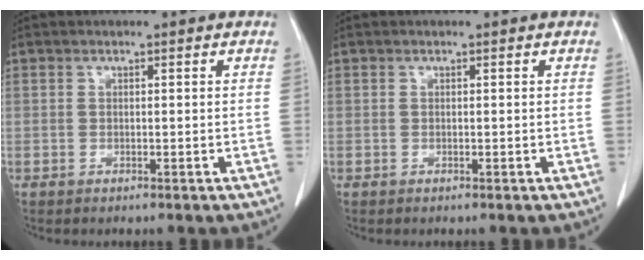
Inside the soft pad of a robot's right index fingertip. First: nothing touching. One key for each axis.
{"total": 0.0}